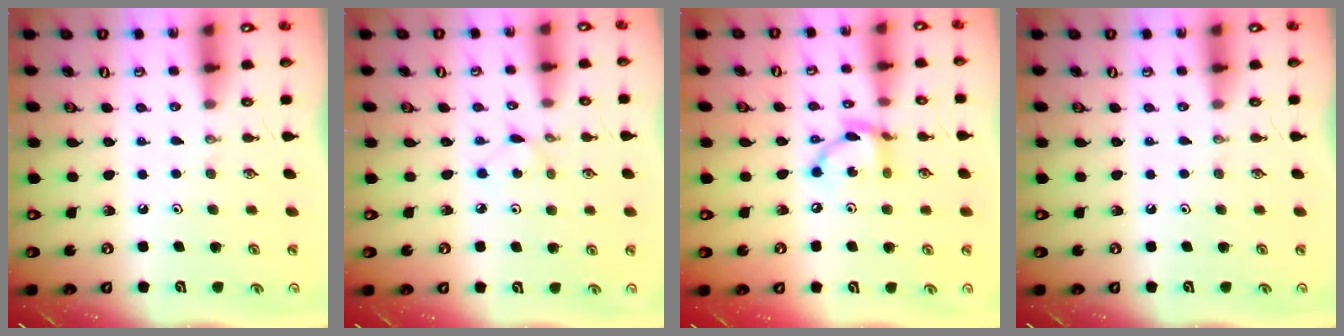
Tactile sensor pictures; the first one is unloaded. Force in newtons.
{"total": 2.9, "press": 2.8, "slide": 0.4}
{"total": 10.9, "press": 10.8, "slide": 0.7}
{"total": 0.0}